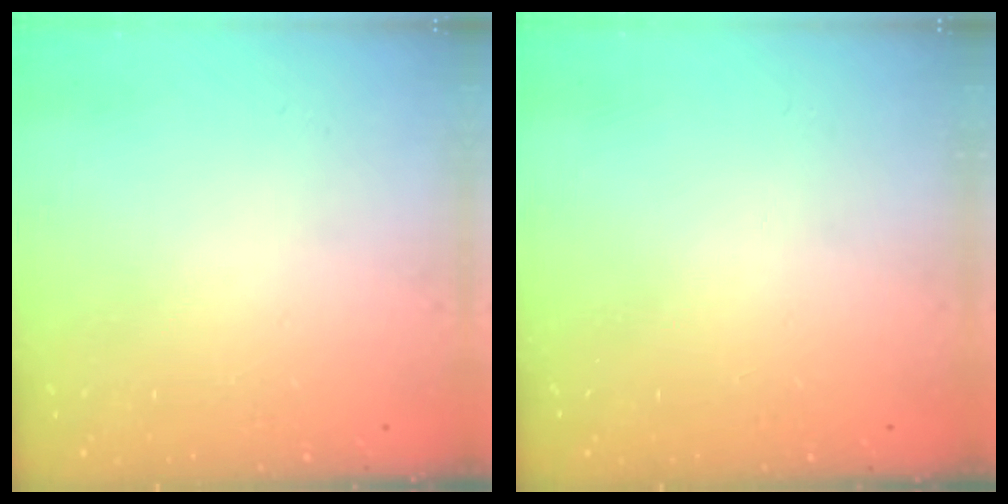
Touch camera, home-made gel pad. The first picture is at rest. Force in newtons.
{"total": 0.0}